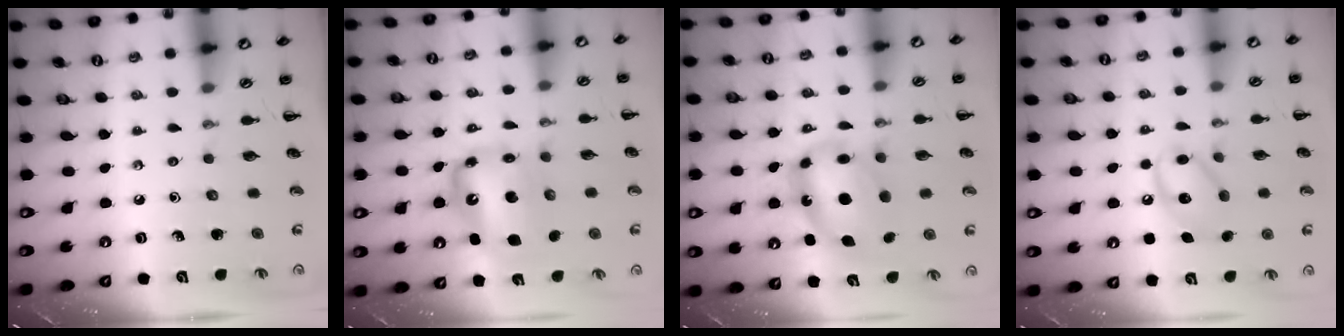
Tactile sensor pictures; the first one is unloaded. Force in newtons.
{"total": 11.3, "press": 10.9, "slide": 3.1}
{"total": 12.2, "press": 11.8, "slide": 3.1}
{"total": 11.5, "press": 11.5, "slide": 1.3}